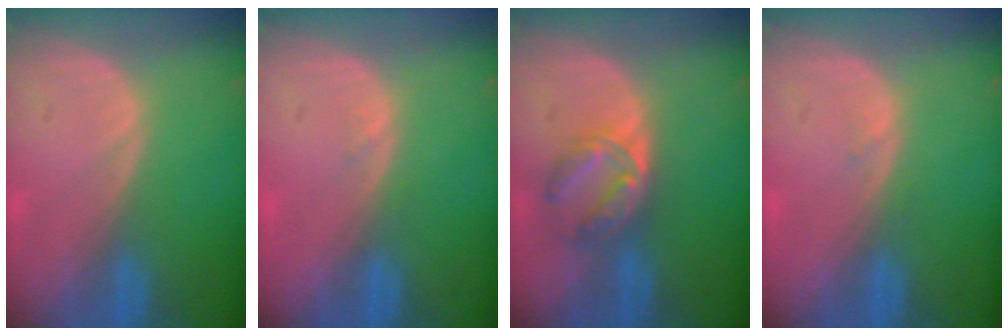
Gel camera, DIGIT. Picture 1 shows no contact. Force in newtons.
{"total": 0.7, "press": 0.6, "slide": 0.3}
{"total": 5.8, "press": 5.5, "slide": 1.8}
{"total": 0.7, "press": 0.6, "slide": 0.3}